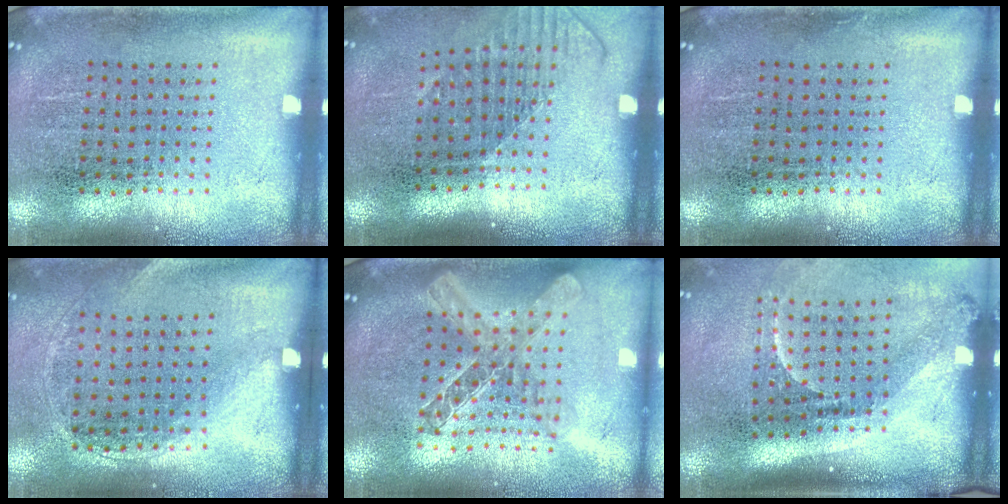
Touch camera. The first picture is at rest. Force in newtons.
{"total": 1.6, "press": 1.2, "slide": 1.0}
{"total": 0.0}
{"total": 1.4, "press": 0.9, "slide": 1.0}
{"total": 2.0, "press": 1.7, "slide": 1.1}
{"total": 2.3, "press": 1.5, "slide": 1.7}